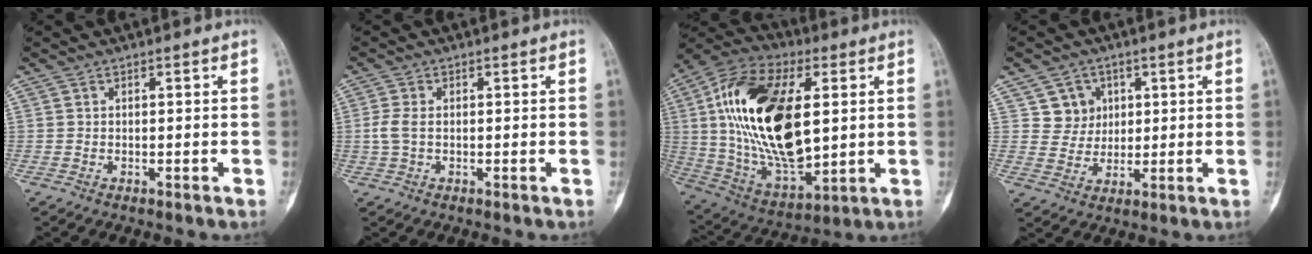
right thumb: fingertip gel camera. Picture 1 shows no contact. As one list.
[{"total": 2.7, "force": [0.0, 1.5, 2.3], "torque": [-0.068, 0.002, -0.003]}, {"total": 27.7, "force": [4.2, 14.3, 23.4], "torque": [-0.438, -0.011, 0.079]}, {"total": 5.7, "force": [2.3, 5.2, 0.8], "torque": [0.015, -0.008, 0.041]}]